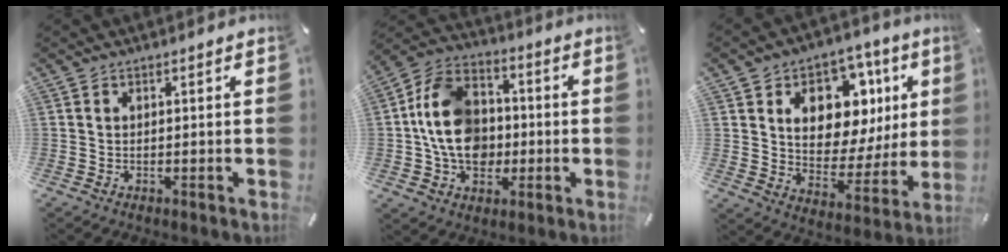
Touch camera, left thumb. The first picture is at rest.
{"total": 14.9, "force": [-0.9, 11.8, 9.1], "torque": [-0.200, 0.019, -0.017]}
{"total": 15.4, "force": [6.8, 10.3, 9.1], "torque": [-0.125, -0.051, 0.122]}